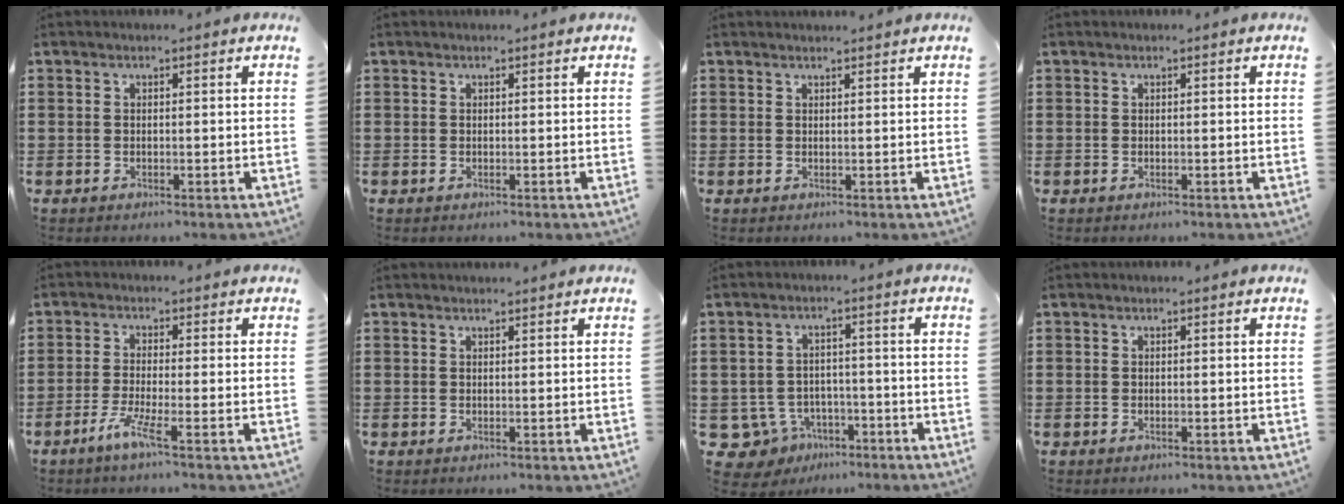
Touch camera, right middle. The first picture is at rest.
{"total": 0.0}
{"total": 0.8, "force": [0.8, -0.1, 0.1], "torque": [-0.004, -0.002, 0.016]}
{"total": 0.0}
{"total": 4.2, "force": [-2.5, -0.1, 3.4], "torque": [-0.071, -0.010, -0.047]}
{"total": 0.6, "force": [0.6, -0.1, 0.1], "torque": [-0.003, -0.001, 0.012]}
{"total": 5.6, "force": [-3.5, 4.1, 1.6], "torque": [-0.064, 0.008, -0.070]}
{"total": 0.0}